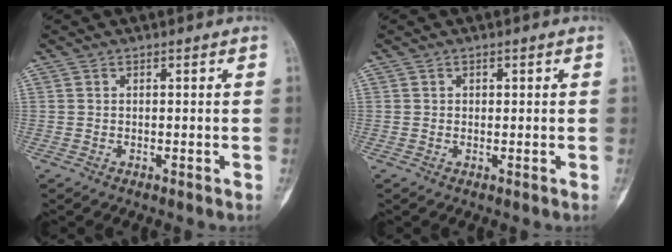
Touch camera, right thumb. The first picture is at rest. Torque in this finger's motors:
{"motor_torque": [0.00, 0.05, -0.14, 0.30, -0.03]}